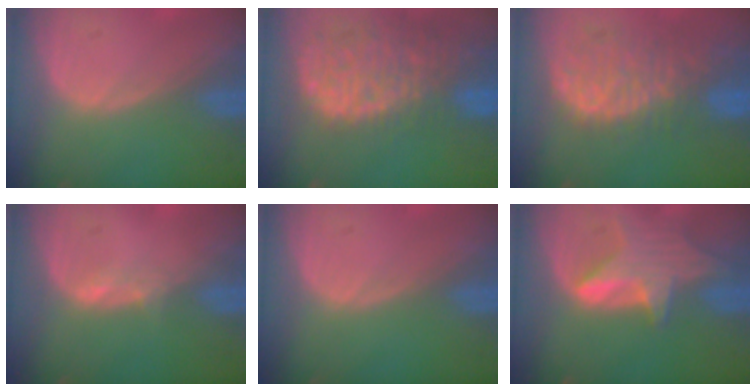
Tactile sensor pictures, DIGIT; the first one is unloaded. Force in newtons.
{"total": 14.1, "press": 11.6, "slide": 8.0}
{"total": 10.6, "press": 9.4, "slide": 4.9}
{"total": 1.3, "press": 1.2, "slide": 0.5}
{"total": 0.0}
{"total": 6.6, "press": 6.4, "slide": 1.2}